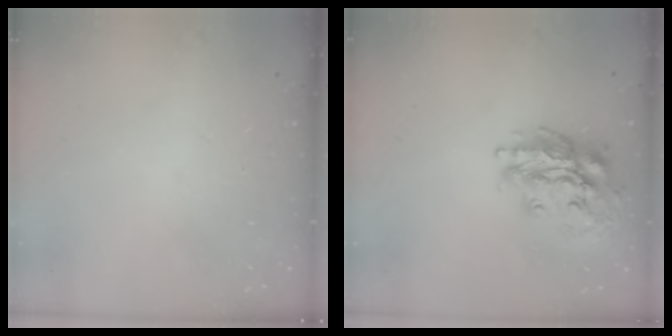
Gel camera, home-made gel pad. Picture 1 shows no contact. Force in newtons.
{"total": 17.4, "press": 17.1, "slide": 2.7}